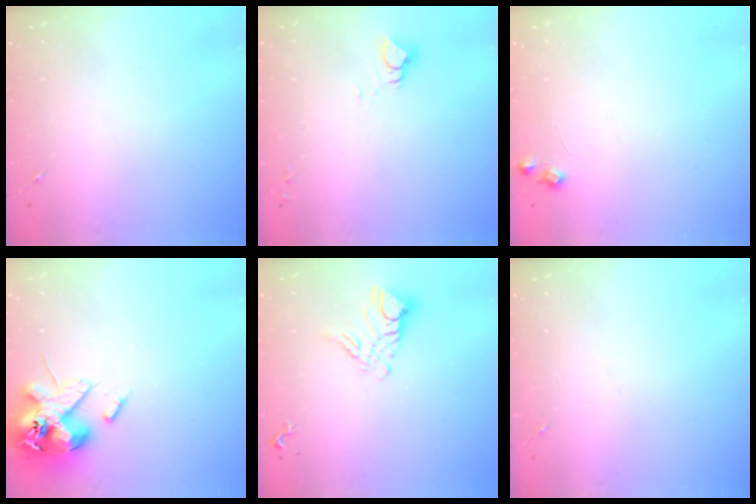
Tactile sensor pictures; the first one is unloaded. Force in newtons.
{"total": 4.0, "press": 4.0, "slide": 0.3}
{"total": 5.7, "press": 5.6, "slide": 0.9}
{"total": 15.7, "press": 15.5, "slide": 2.7}
{"total": 9.8, "press": 9.7, "slide": 0.8}
{"total": 0.0}